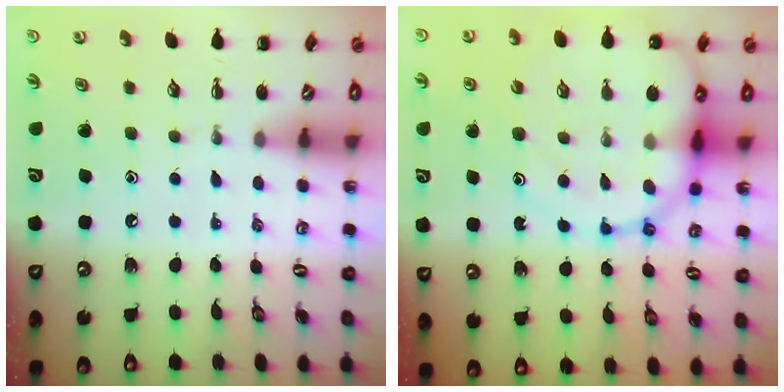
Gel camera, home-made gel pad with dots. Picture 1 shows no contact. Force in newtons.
{"total": 15.7, "press": 15.4, "slide": 3.3}